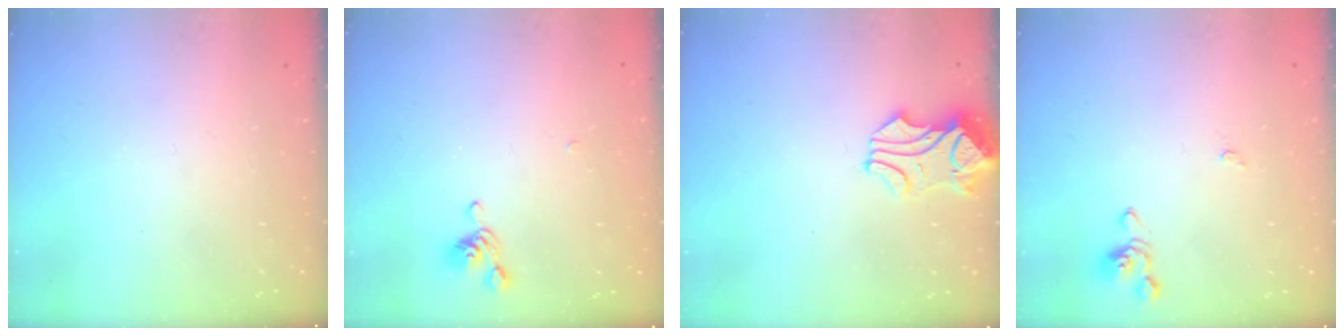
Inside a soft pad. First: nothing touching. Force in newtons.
{"total": 5.4, "press": 5.4, "slide": 0.5}
{"total": 1.2, "press": 0.1, "slide": 1.2}
{"total": 0.6, "press": 0.6, "slide": 0.2}